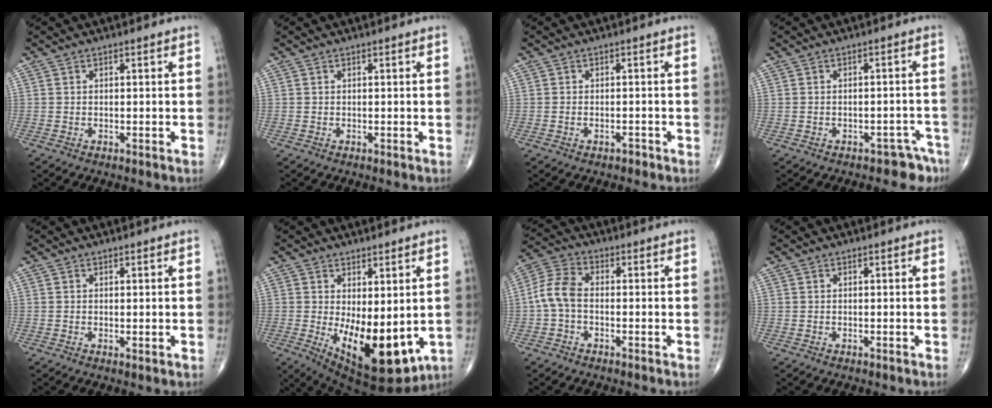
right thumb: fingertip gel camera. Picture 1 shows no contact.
{"total": 0.0}
{"total": 1.2, "force": [-0.8, 0.6, 0.6], "torque": [-0.014, 0.011, -0.010]}
{"total": 4.0, "force": [-3.1, 2.4, 0.7], "torque": [0.006, 0.036, -0.037]}
{"total": 0.7, "force": [0.1, 0.2, 0.6], "torque": [-0.015, -0.005, 0.002]}
{"total": 14.8, "force": [-1.9, 6.7, 13.0], "torque": [-0.188, -0.031, -0.005]}
{"total": 6.5, "force": [-1.0, 3.9, 5.1], "torque": [-0.110, 0.019, -0.031]}
{"total": 0.0}